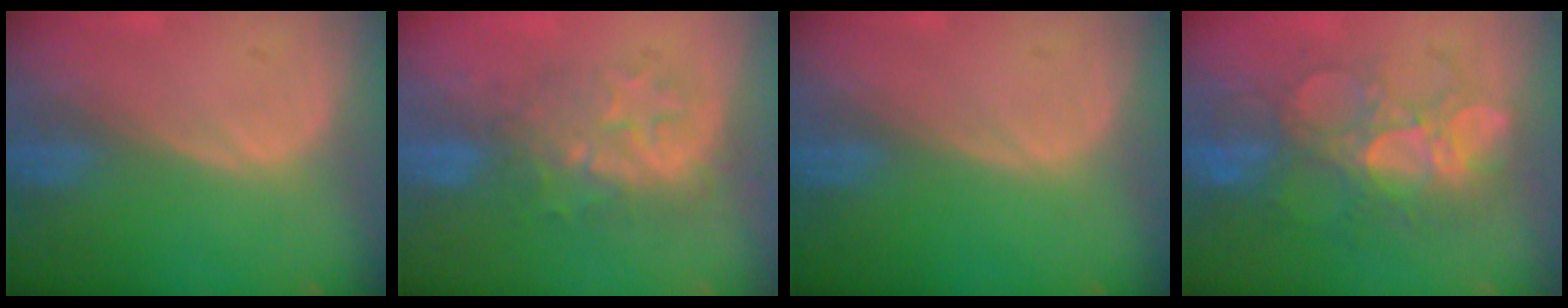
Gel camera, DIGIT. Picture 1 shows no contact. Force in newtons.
{"total": 7.9, "press": 7.4, "slide": 2.7}
{"total": 0.0}
{"total": 9.3, "press": 9.0, "slide": 2.6}